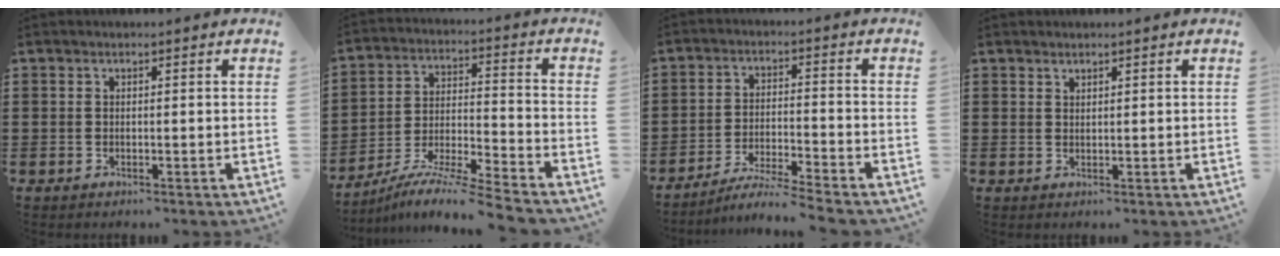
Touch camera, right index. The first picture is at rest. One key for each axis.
{"total": 8.4, "fx": -7.8, "fy": -0.7, "fz": 3.1, "tx": -0.057, "ty": -0.003, "tz": -0.158}
{"total": 4.7, "fx": -4.5, "fy": -0.5, "fz": 1.4, "tx": -0.033, "ty": -0.010, "tz": -0.091}
{"total": 1.0, "fx": 0.9, "fy": 0.2, "fz": 0.0, "tx": -0.002, "ty": 0.000, "tz": 0.018}